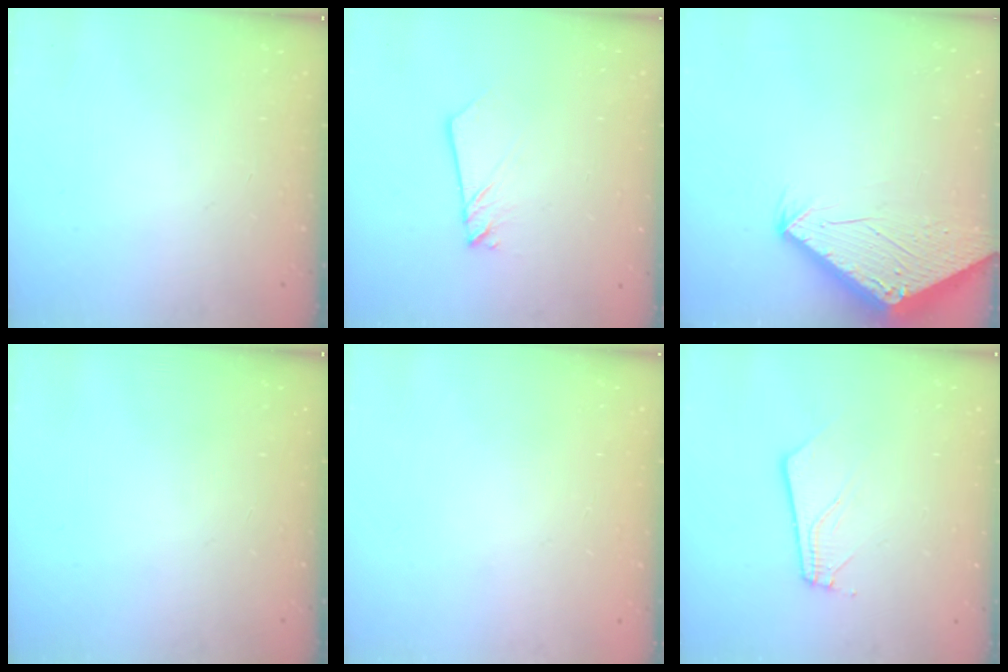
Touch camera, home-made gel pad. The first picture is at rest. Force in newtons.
{"total": 2.7, "press": 2.6, "slide": 0.3}
{"total": 2.8, "press": 2.8, "slide": 0.1}
{"total": 0.0}
{"total": 0.0}
{"total": 3.7, "press": 3.7, "slide": 0.2}